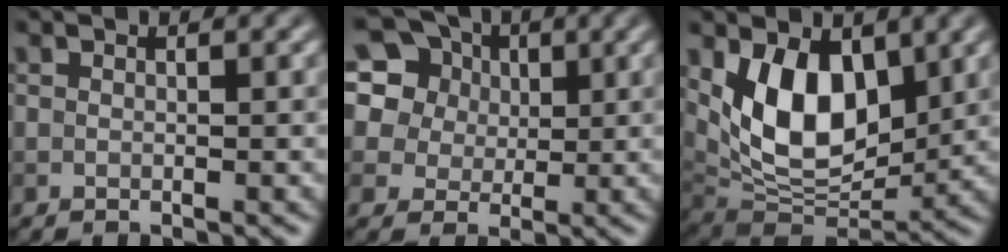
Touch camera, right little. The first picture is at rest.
{"total": 15.8, "force": [7.8, 12.0, 6.6], "torque": [-0.191, 0.054, 0.130]}
{"total": 8.5, "force": [2.3, 5.2, 6.4], "torque": [-0.116, -0.023, 0.044]}